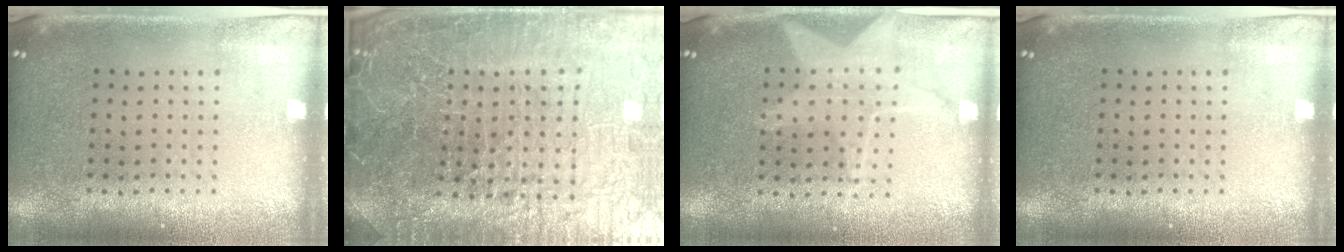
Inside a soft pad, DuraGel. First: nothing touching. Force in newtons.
{"total": 6.8, "press": 6.1, "slide": 3.1}
{"total": 1.3, "press": 1.3, "slide": 0.2}
{"total": 0.0}